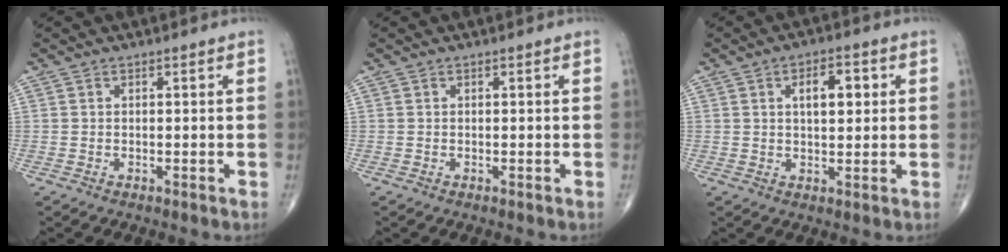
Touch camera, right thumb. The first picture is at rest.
{"total": 0.0}
{"total": 6.4, "force": [1.7, 3.2, 5.3], "torque": [-0.064, 0.002, 0.026]}